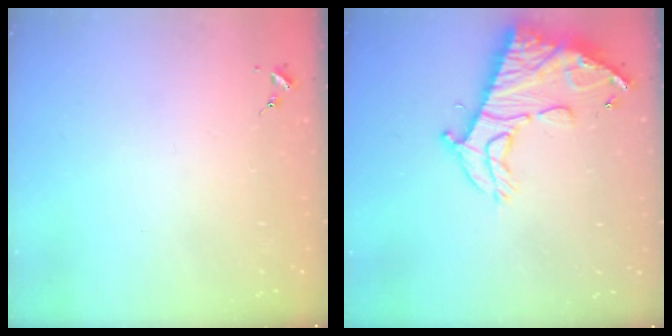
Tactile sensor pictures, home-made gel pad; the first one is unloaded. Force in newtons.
{"total": 16.7, "press": 16.6, "slide": 1.4}